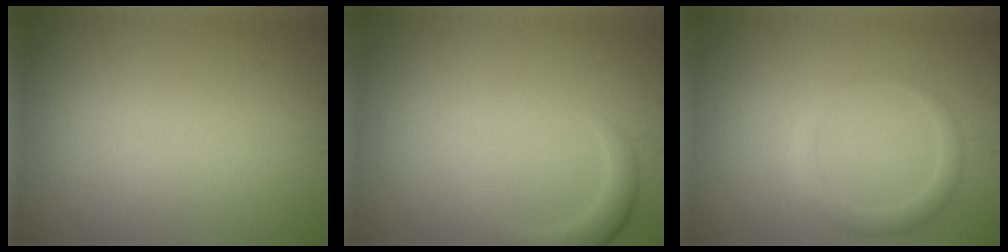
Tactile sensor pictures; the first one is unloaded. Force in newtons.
{"total": 2.0, "press": 2.0, "slide": 0.2}
{"total": 1.9, "press": 1.9, "slide": 0.1}